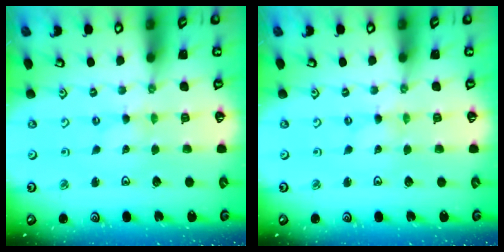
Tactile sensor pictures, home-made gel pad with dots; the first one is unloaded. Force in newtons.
{"total": 0.0}